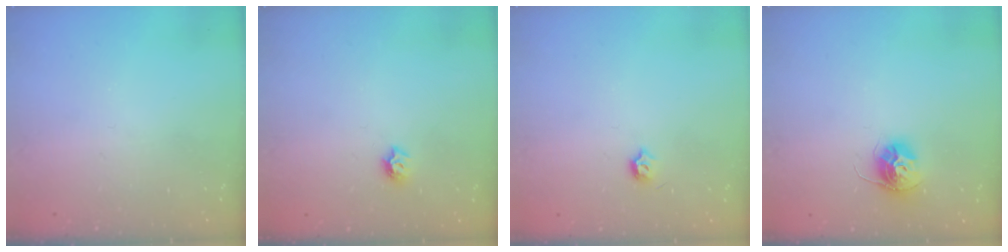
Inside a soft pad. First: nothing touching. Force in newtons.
{"total": 5.7, "press": 5.6, "slide": 0.8}
{"total": 4.0, "press": 3.9, "slide": 0.7}
{"total": 11.3, "press": 11.2, "slide": 0.8}